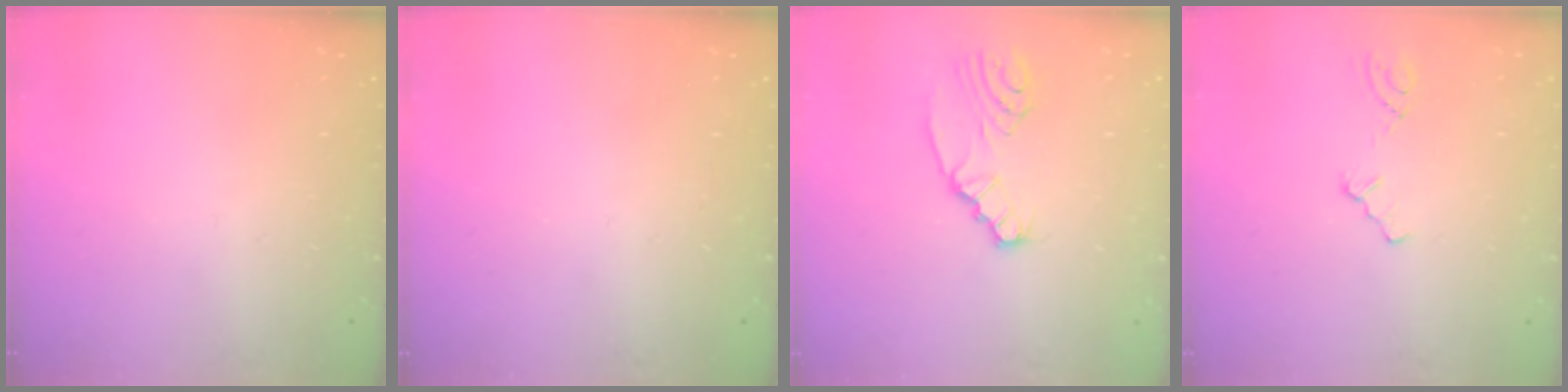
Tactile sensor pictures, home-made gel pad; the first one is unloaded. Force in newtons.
{"total": 0.0}
{"total": 2.8, "press": 2.8, "slide": 0.3}
{"total": 1.5, "press": 1.5, "slide": 0.2}